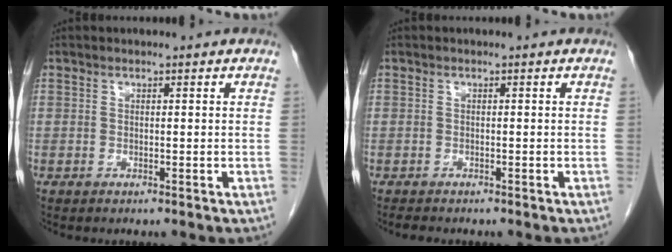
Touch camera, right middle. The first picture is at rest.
{"total": 1.2, "force": [-1.1, 0.4, 0.3], "torque": [-0.015, -0.005, -0.017]}